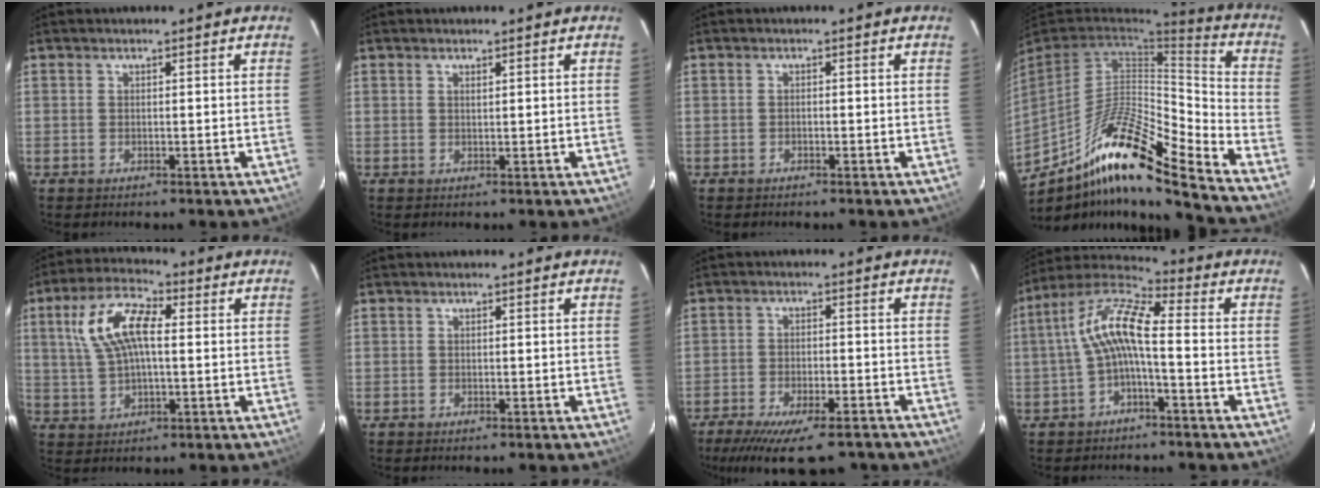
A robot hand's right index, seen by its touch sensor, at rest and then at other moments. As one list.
[{"total": 0.9, "force": [0.6, 0.3, 0.6], "torque": [-0.009, 0.004, 0.012]}, {"total": 0.9, "force": [-0.6, 0.5, 0.4], "torque": [-0.009, 0.000, -0.010]}, {"total": 21.5, "force": [-14.5, 3.0, 15.6], "torque": [-0.270, -0.010, -0.258]}, {"total": 11.6, "force": [2.2, 5.5, 10.0], "torque": [-0.206, 0.026, 0.044]}, {"total": 0.6, "force": [-0.3, 0.5, 0.1], "torque": [0.001, 0.000, -0.002]}, {"total": 16.4, "force": [-12.6, 5.1, 9.2], "torque": [-0.183, -0.036, -0.188]}, {"total": 10.2, "force": [-1.4, 2.7, 9.8], "torque": [-0.201, 0.022, -0.030]}]